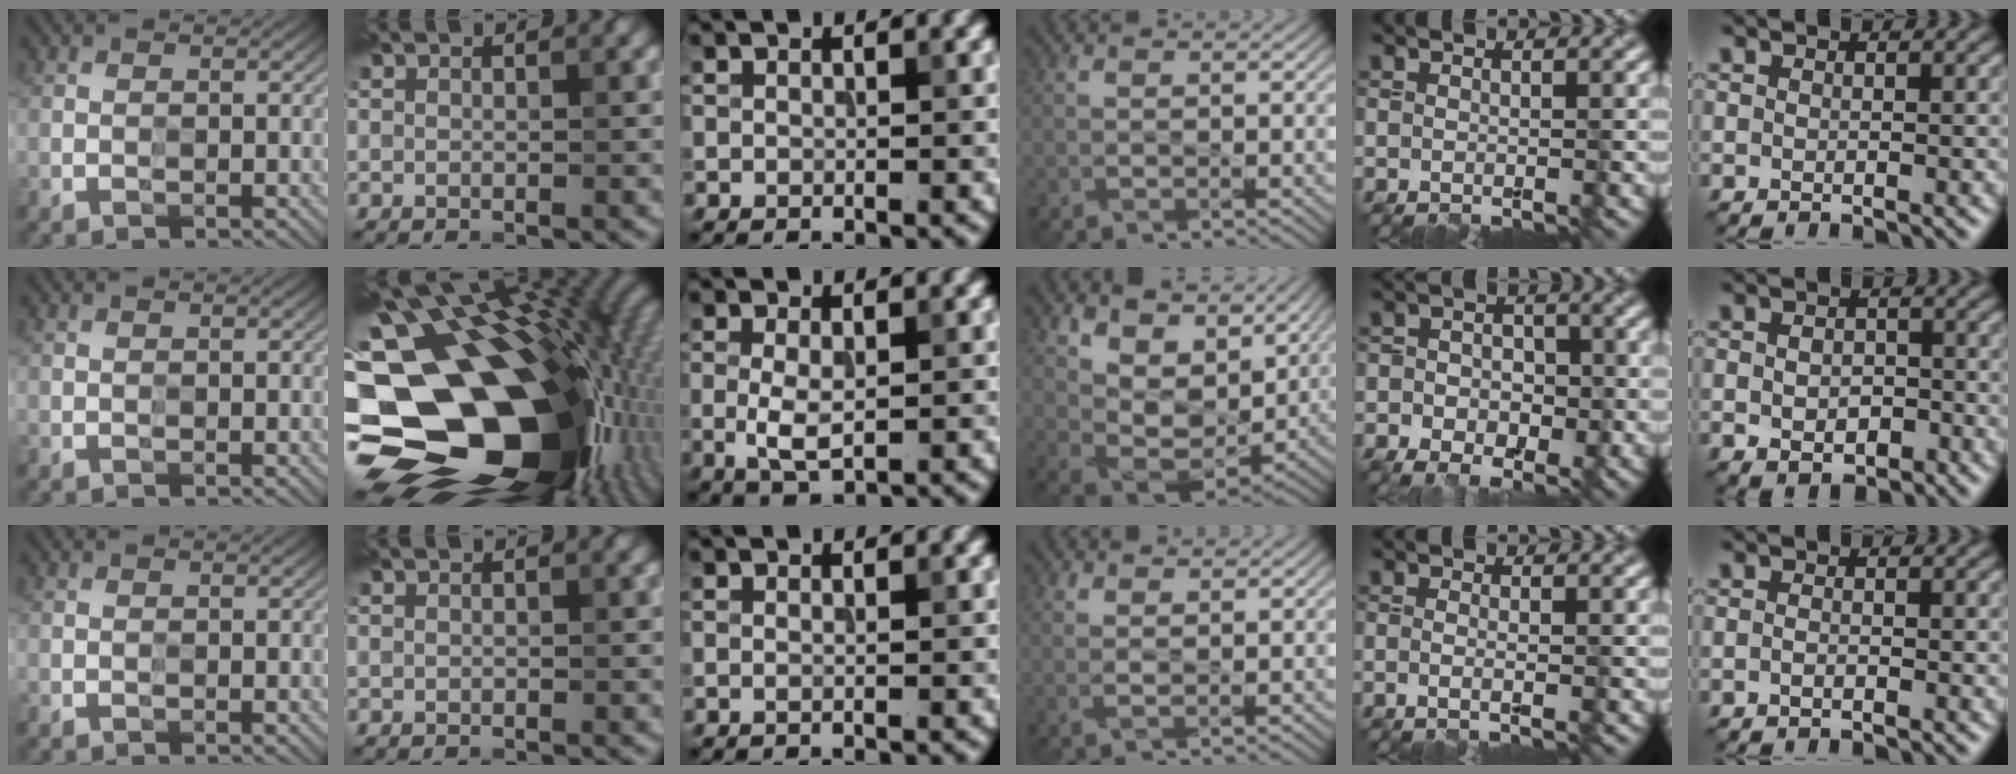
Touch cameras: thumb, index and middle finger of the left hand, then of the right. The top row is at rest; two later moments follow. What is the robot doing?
{"motion": "wipe", "object": "paper plate"}